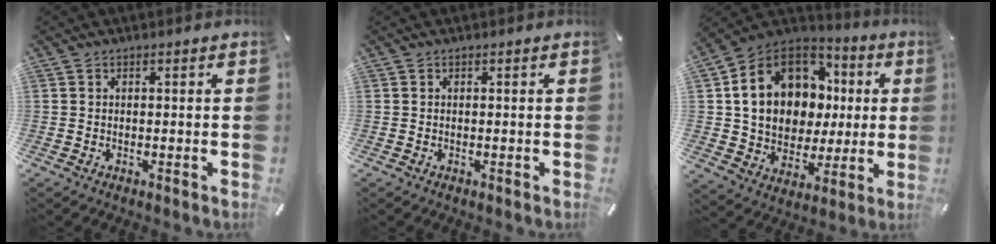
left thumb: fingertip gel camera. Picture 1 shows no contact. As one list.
[{"total": 0.0}, {"total": 17.3, "force": [4.1, 13.8, 9.6], "torque": [-0.192, -0.017, 0.081]}]